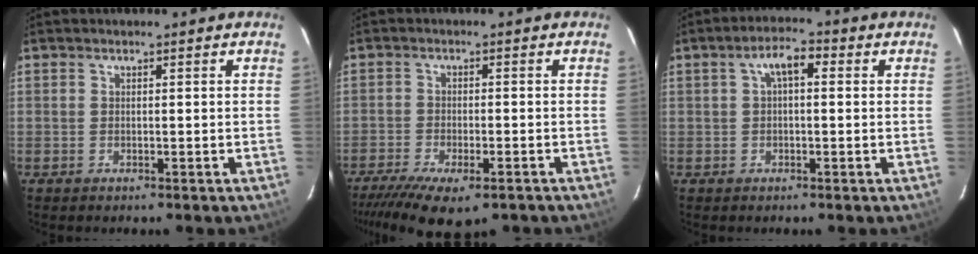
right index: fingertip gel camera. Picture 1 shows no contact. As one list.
[{"total": 12.7, "force": [-9.4, 4.1, 7.4], "torque": [-0.162, -0.044, -0.150]}, {"total": 4.4, "force": [0.9, 1.9, 3.8], "torque": [-0.068, 0.018, 0.017]}]